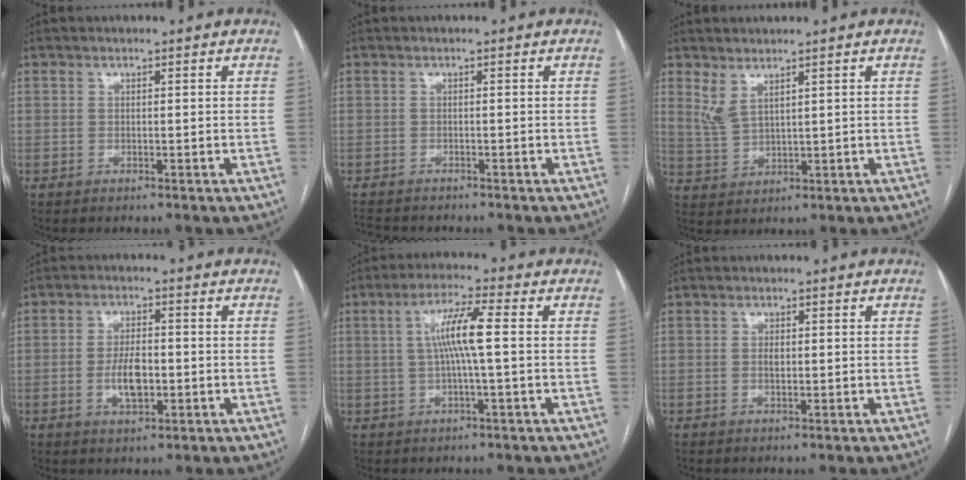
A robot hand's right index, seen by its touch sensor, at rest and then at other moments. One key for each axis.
{"total": 4.7, "fx": -4.4, "fy": 0.8, "fz": 1.5, "tx": -0.021, "ty": -0.012, "tz": -0.068}
{"total": 3.7, "fx": 2.7, "fy": 0.9, "fz": 2.3, "tx": -0.066, "ty": -0.001, "tz": 0.069}
{"total": 5.3, "fx": -1.1, "fy": 2.2, "fz": 4.7, "tx": -0.092, "ty": 0.002, "tz": -0.014}
{"total": 7.0, "fx": 0.5, "fy": 0.1, "fz": 7.0, "tx": -0.133, "ty": 0.011, "tz": 0.006}
{"total": 1.3, "fx": 0.0, "fy": 0.6, "fz": 1.1, "tx": -0.024, "ty": 0.002, "tz": 0.004}